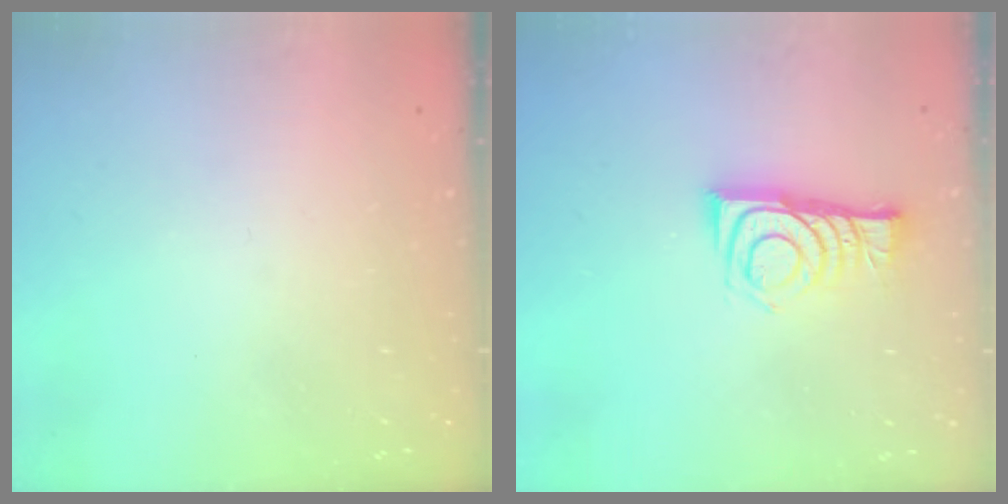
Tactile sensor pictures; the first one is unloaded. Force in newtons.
{"total": 9.0, "press": 9.0, "slide": 0.2}